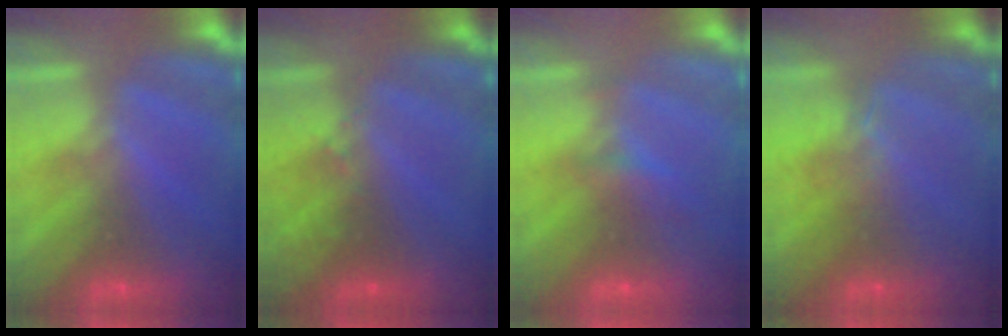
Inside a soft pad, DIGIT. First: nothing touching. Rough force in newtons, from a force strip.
{"total": 2.9}
{"total": 2.2}
{"total": 3.9}